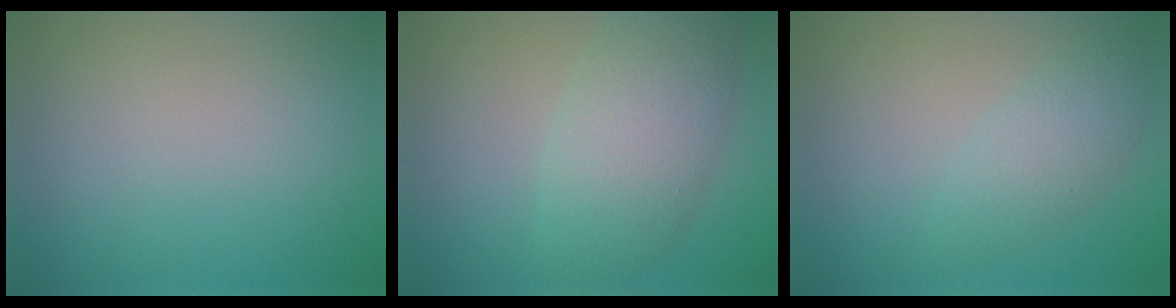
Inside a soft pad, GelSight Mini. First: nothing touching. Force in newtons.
{"total": 5.6, "press": 5.6, "slide": 0.1}
{"total": 2.5, "press": 2.5, "slide": 0.1}